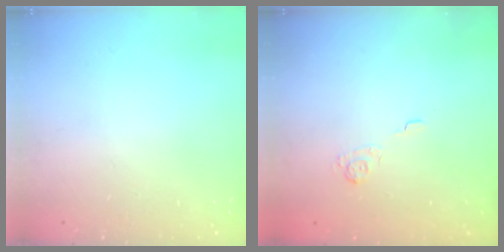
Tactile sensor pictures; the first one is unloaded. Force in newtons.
{"total": 2.2, "press": 1.7, "slide": 1.4}